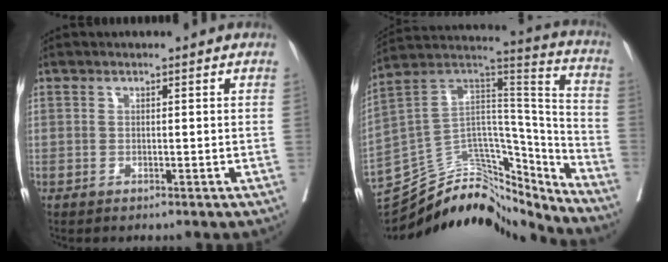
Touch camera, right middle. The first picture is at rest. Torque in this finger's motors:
{"motor_torque": [0.17, -1.47, -0.03, -0.07]}